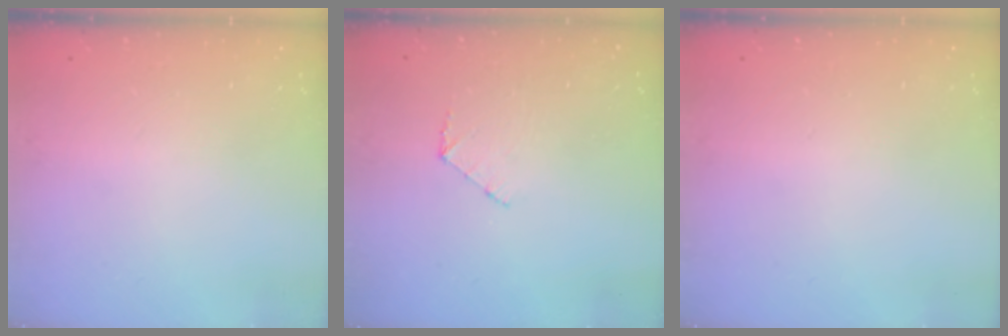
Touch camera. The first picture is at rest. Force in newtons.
{"total": 5.3, "press": 5.3, "slide": 0.5}
{"total": 0.0}